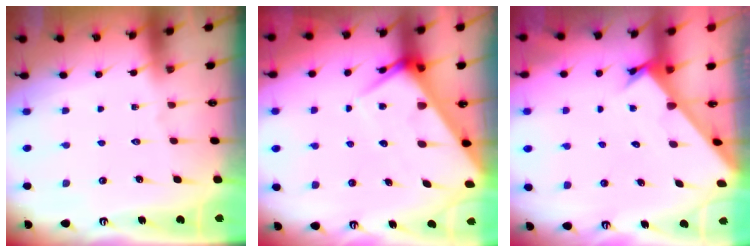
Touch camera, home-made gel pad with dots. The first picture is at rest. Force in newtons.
{"total": 8.1, "press": 8.0, "slide": 0.5}
{"total": 2.2, "press": 2.2, "slide": 0.2}